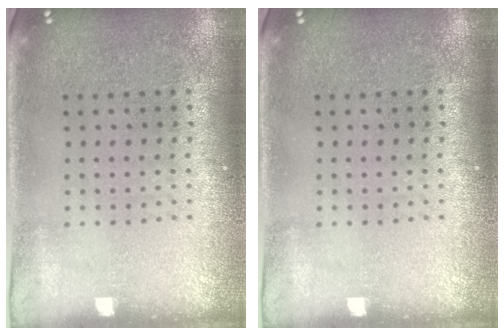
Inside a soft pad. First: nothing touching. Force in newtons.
{"total": 0.0}